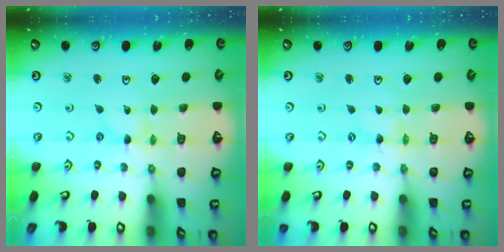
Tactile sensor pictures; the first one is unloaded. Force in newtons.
{"total": 0.0}